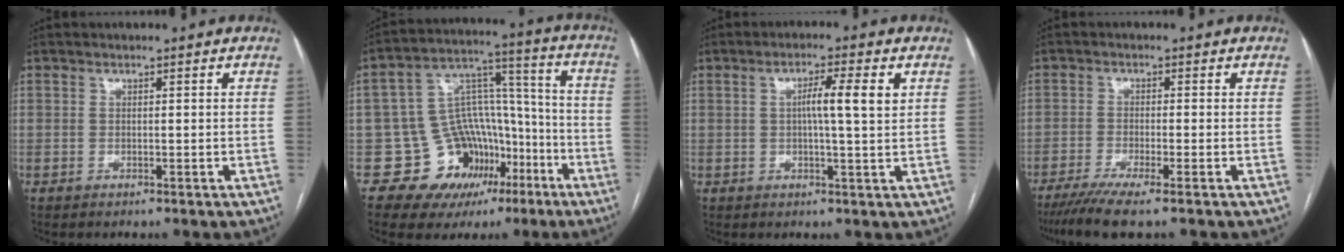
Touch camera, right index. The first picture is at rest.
{"total": 14.5, "force": [-6.9, 11.7, 5.2], "torque": [-0.067, 0.084, -0.094]}
{"total": 5.6, "force": [1.3, 0.1, 5.4], "torque": [-0.090, 0.006, 0.019]}
{"total": 6.2, "force": [-4.6, -0.4, 4.1], "torque": [-0.064, -0.013, -0.079]}